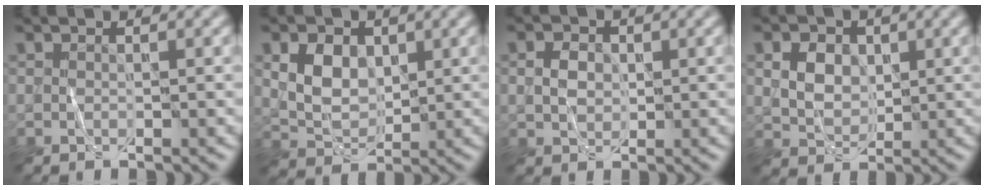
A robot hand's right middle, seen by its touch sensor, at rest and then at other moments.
{"total": 3.8, "force": [1.3, 2.8, 2.3], "torque": [-0.046, -0.001, 0.023]}
{"total": 1.9, "force": [0.4, 1.6, 1.1], "torque": [-0.019, 0.004, 0.003]}
{"total": 3.1, "force": [1.0, 2.4, 1.7], "torque": [-0.031, -0.001, 0.014]}